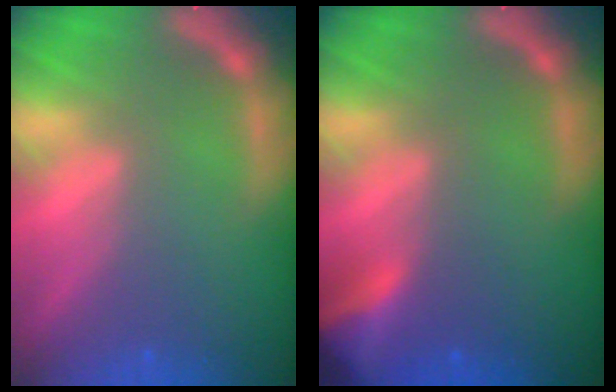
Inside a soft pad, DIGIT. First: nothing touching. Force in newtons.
{"total": 4.9}